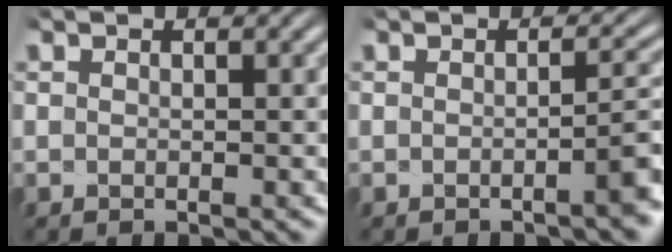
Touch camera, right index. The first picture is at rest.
{"total": 3.3, "force": [-0.8, 1.2, 3.0], "torque": [-0.033, 0.017, -0.024]}